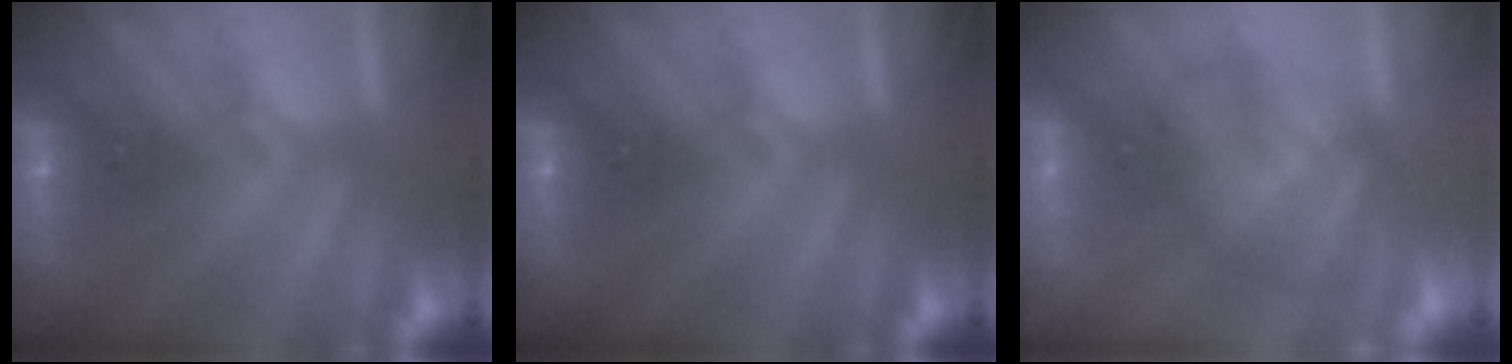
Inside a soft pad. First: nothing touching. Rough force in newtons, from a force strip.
{"total": 0.0}
{"total": 3.7}